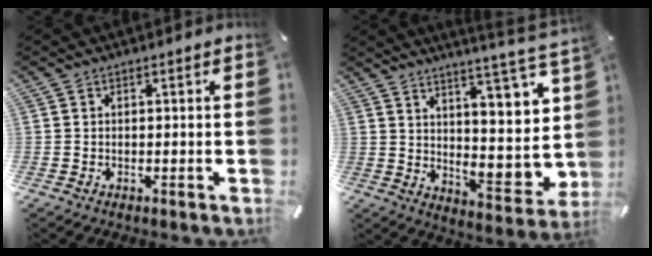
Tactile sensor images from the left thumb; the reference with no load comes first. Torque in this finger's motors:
{"motor_torque": [1.93, 1.91, 1.40, -1.37, 0.18]}